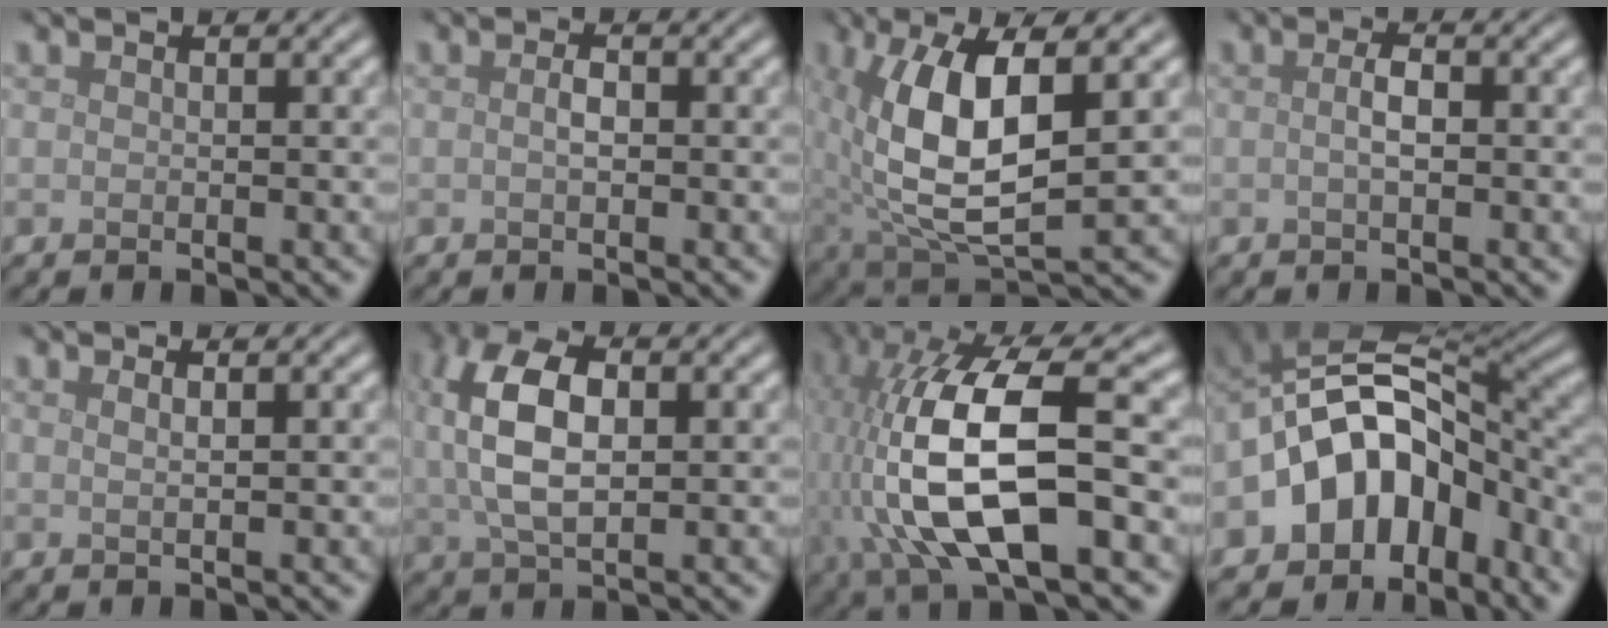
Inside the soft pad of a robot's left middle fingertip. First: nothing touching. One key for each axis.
{"total": 1.2, "fx": -0.1, "fy": 0.5, "fz": 1.1, "tx": -0.023, "ty": 0.001, "tz": -0.002}
{"total": 9.9, "fx": 1.5, "fy": 4.2, "fz": 8.8, "tx": -0.176, "ty": -0.011, "tz": 0.032}
{"total": 1.7, "fx": -0.1, "fy": 0.6, "fz": 1.6, "tx": -0.032, "ty": 0.003, "tz": -0.002}
{"total": 1.6, "fx": 0.7, "fy": 0.7, "fz": 1.2, "tx": -0.004, "ty": -0.002, "tz": -0.003}
{"total": 8.6, "fx": 1.6, "fy": 4.7, "fz": 6.9, "tx": -0.163, "ty": 0.009, "tz": 0.026}
{"total": 14.1, "fx": -1.4, "fy": 5.8, "fz": 12.8, "tx": -0.270, "ty": 0.000, "tz": -0.029}
{"total": 10.8, "fx": -4.6, "fy": 7.6, "fz": 6.1, "tx": -0.086, "ty": 0.006, "tz": -0.095}